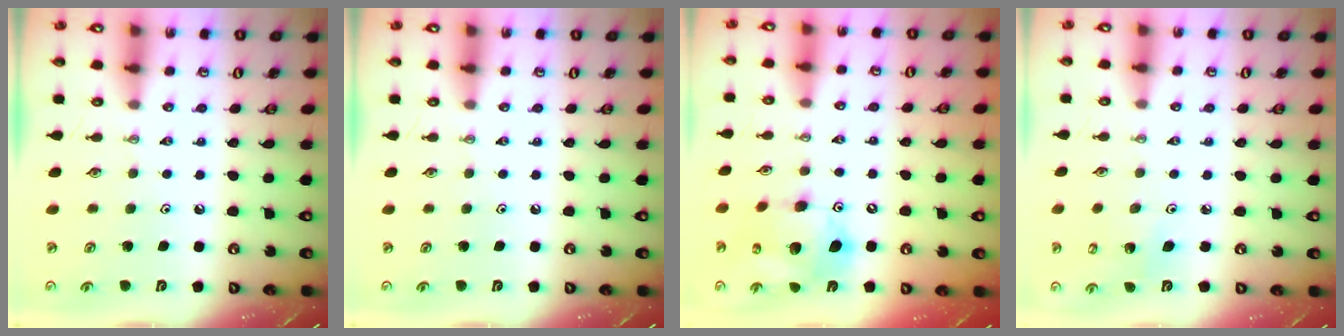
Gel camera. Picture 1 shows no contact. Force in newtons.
{"total": 0.0}
{"total": 14.9, "press": 14.7, "slide": 2.6}
{"total": 4.1, "press": 4.0, "slide": 1.1}